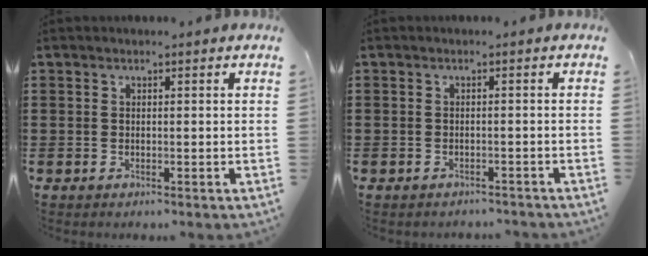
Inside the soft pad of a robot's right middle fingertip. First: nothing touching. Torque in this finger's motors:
{"motor_torque": [0.54, -0.31, 0.07, 0.03]}